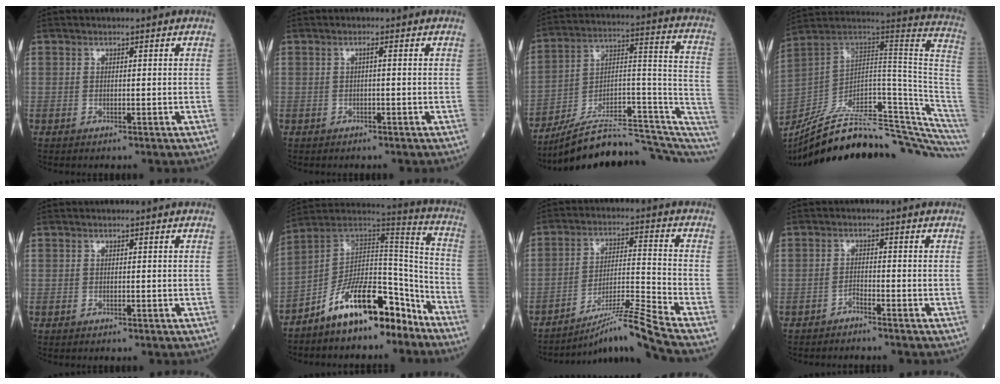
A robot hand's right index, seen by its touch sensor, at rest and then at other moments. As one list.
[{"total": 0.7, "force": [0.1, -0.2, 0.7], "torque": [-0.012, 0.000, 0.002]}, {"total": 21.4, "force": [-17.3, 4.9, 11.5], "torque": [-0.121, 0.061, -0.256]}, {"total": 31.8, "force": [-26.5, 2.7, 17.3], "torque": [-0.153, 0.011, -0.373]}, {"total": 0.0}, {"total": 14.3, "force": [-9.3, 5.1, 9.5], "torque": [-0.153, 0.042, -0.160]}, {"total": 11.1, "force": [-9.2, -3.7, 4.8], "torque": [-0.077, -0.005, -0.162]}, {"total": 1.8, "force": [-1.6, -0.4, 0.7], "torque": [-0.011, 0.002, -0.027]}]